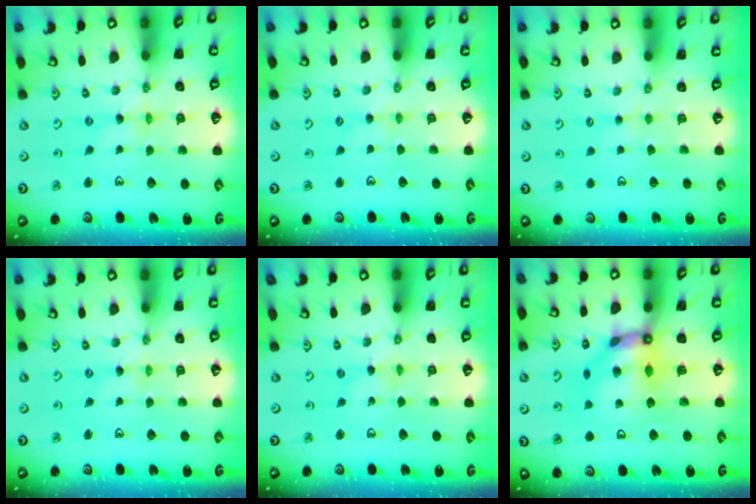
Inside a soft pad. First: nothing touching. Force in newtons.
{"total": 1.9, "press": 1.9, "slide": 0.3}
{"total": 2.8, "press": 2.8, "slide": 0.3}
{"total": 0.0}
{"total": 0.0}
{"total": 10.8, "press": 10.7, "slide": 1.4}